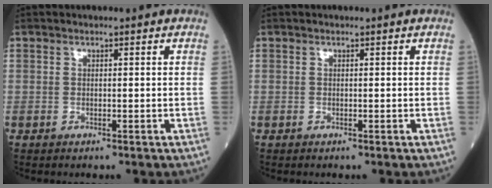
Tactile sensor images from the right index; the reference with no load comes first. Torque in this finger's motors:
{"motor_torque": [0.03, 0.00, -0.01, -0.01]}